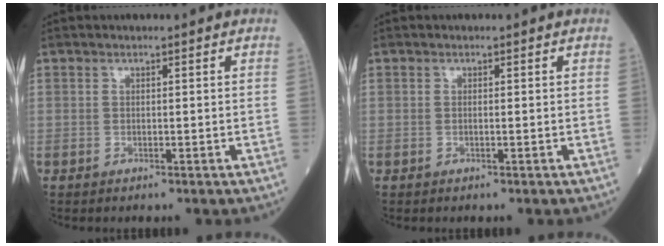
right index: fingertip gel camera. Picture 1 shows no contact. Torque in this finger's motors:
{"motor_torque": [-0.07, -0.16, 0.11, 0.04]}